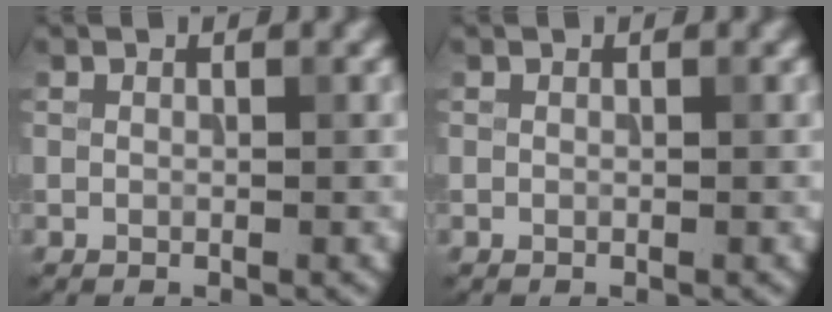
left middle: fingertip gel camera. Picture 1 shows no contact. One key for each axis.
{"total": 0.0}